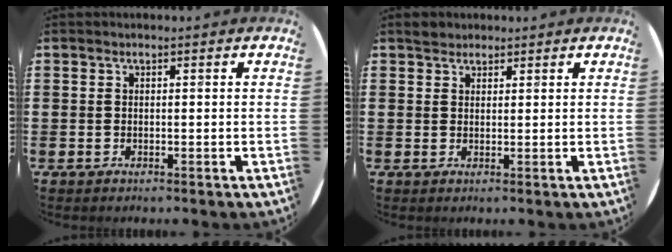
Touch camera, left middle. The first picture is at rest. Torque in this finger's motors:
{"motor_torque": [0.46, -0.38, -0.01, 0.02]}